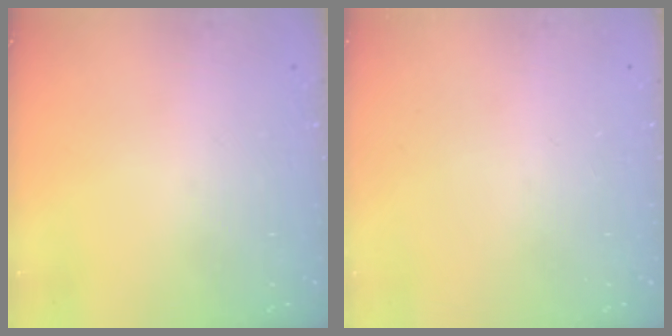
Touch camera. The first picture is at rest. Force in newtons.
{"total": 0.0}